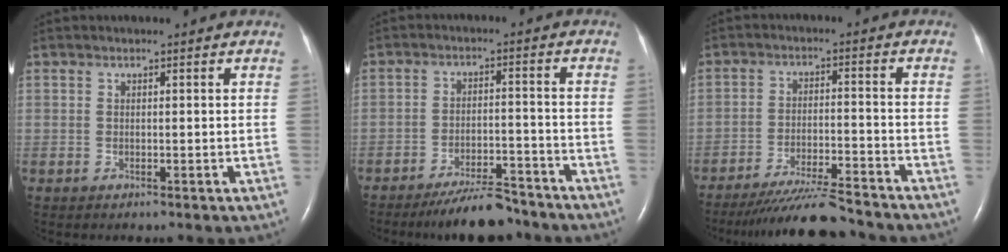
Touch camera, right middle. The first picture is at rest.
{"total": 8.4, "force": [-7.5, 1.6, 3.4], "torque": [-0.054, -0.007, -0.125]}
{"total": 11.7, "force": [-10.8, 0.3, 4.6], "torque": [-0.075, -0.017, -0.176]}